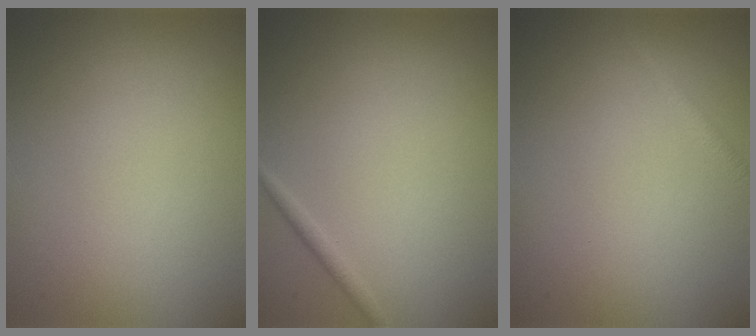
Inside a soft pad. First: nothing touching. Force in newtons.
{"total": 0.9, "press": 0.9, "slide": 0.1}
{"total": 1.0, "press": 1.0, "slide": 0.0}